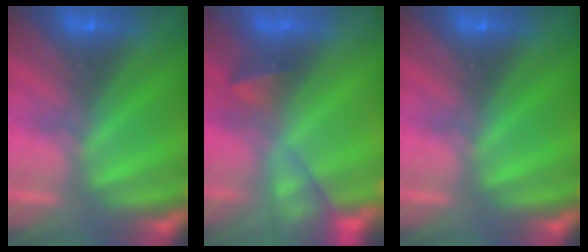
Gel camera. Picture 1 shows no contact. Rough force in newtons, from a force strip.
{"total": 7.8}
{"total": 0.0}